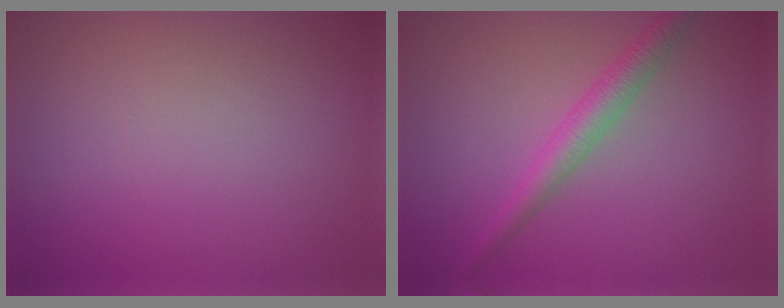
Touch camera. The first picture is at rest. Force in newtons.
{"total": 2.8, "press": 2.8, "slide": 0.1}